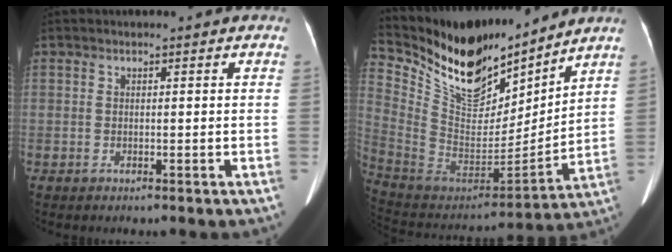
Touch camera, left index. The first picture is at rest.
{"total": 20.3, "force": [16.7, 6.7, 9.6], "torque": [-0.198, -0.007, 0.314]}